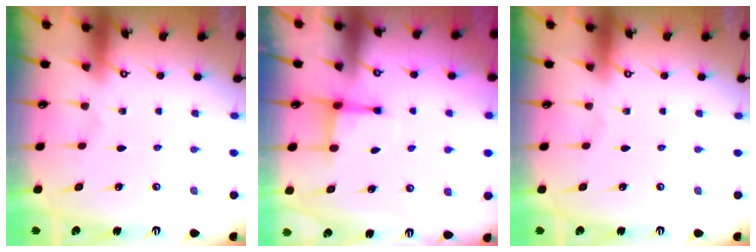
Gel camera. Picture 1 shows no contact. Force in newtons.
{"total": 3.1, "press": 3.0, "slide": 0.9}
{"total": 0.0}